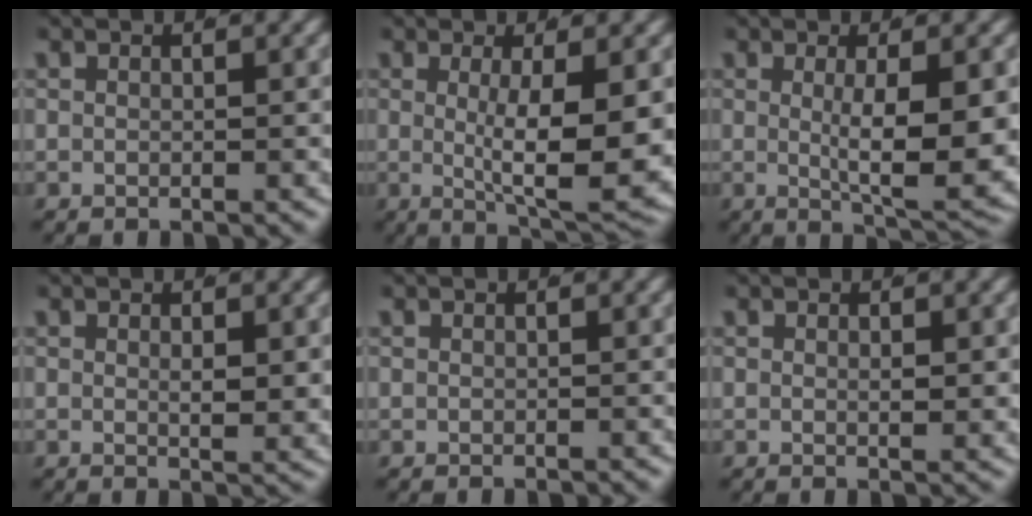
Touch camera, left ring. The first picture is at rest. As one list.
[{"total": 8.8, "force": [-0.2, 1.9, 8.6], "torque": [-0.117, -0.019, 0.012]}, {"total": 7.1, "force": [-0.4, 1.3, 7.0], "torque": [-0.097, -0.019, 0.006]}, {"total": 1.6, "force": [0.4, -0.1, 1.5], "torque": [-0.024, -0.012, 0.010]}, {"total": 0.0}, {"total": 0.9, "force": [0.2, -0.1, 0.9], "torque": [-0.014, -0.008, 0.005]}]